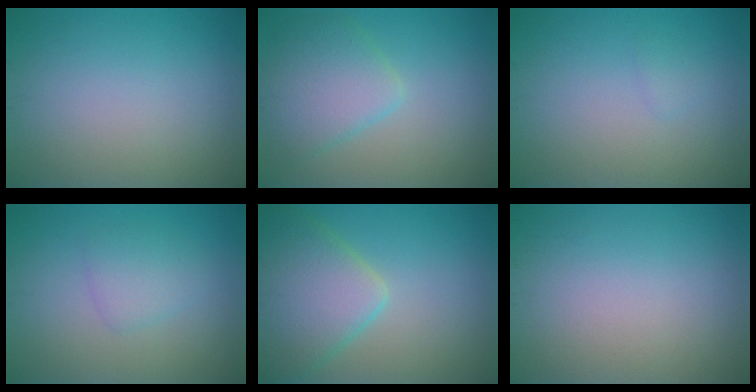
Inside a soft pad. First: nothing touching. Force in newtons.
{"total": 4.6, "press": 4.6, "slide": 0.2}
{"total": 0.5, "press": 0.5, "slide": 0.0}
{"total": 2.0, "press": 2.0, "slide": 0.2}
{"total": 6.7, "press": 6.7, "slide": 0.3}
{"total": 0.0}